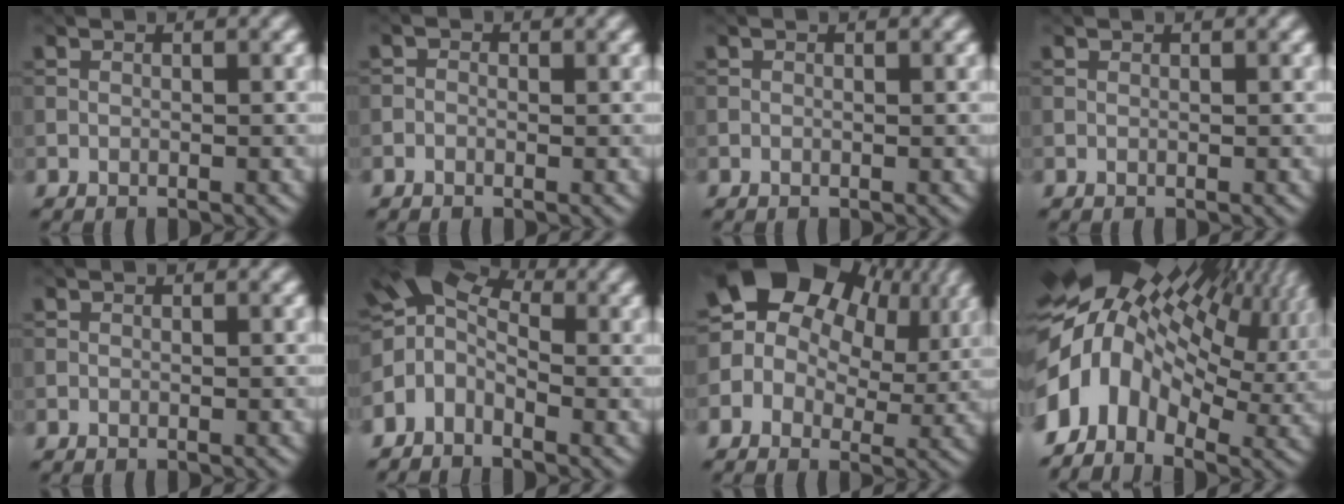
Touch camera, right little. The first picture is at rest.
{"total": 0.7, "force": [-0.2, 0.6, 0.2], "torque": [-0.003, -0.003, -0.009]}
{"total": 0.0}
{"total": 0.0}
{"total": 0.0}
{"total": 4.7, "force": [-1.5, 3.2, 3.1], "torque": [-0.053, 0.013, -0.044]}
{"total": 14.4, "force": [6.4, 10.0, 8.2], "torque": [-0.158, 0.054, 0.084]}
{"total": 14.5, "force": [1.1, 9.6, 10.8], "torque": [-0.237, 0.007, 0.020]}